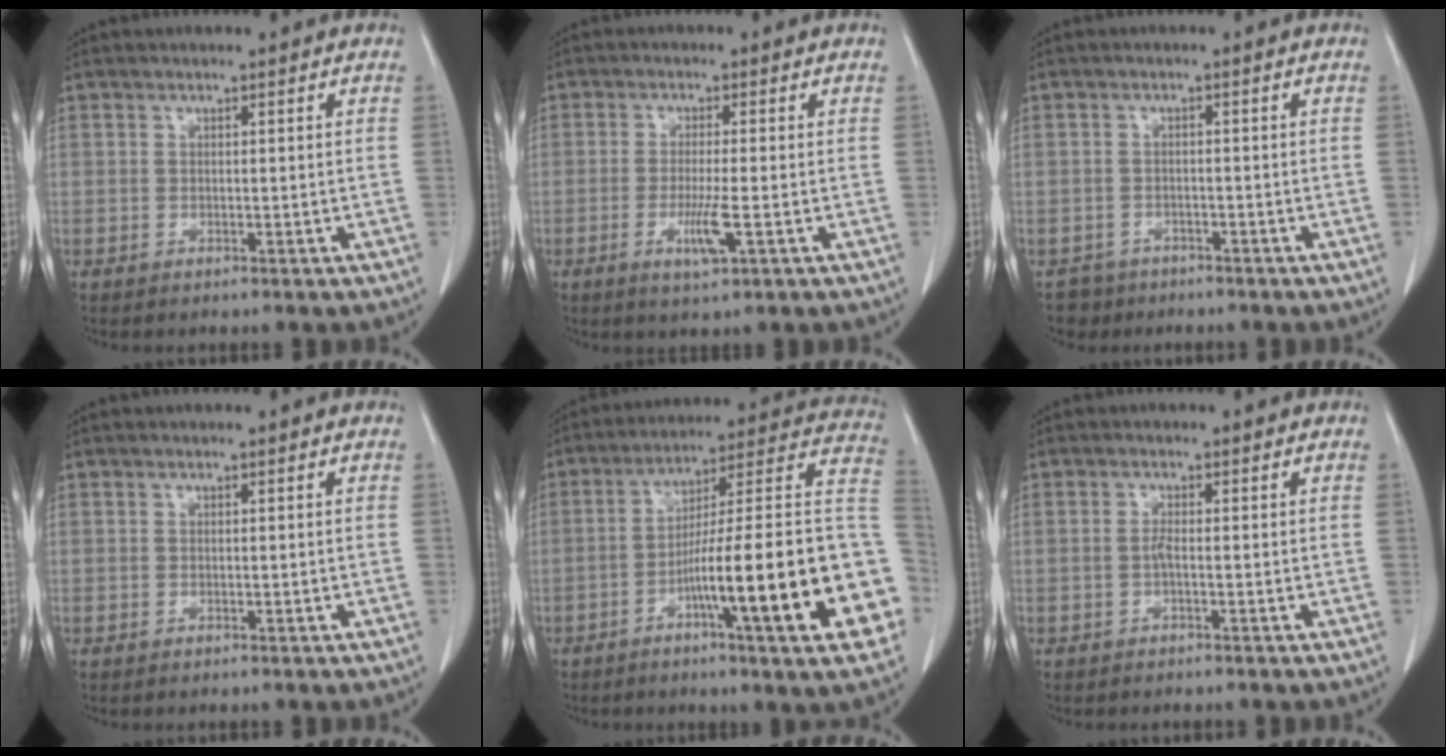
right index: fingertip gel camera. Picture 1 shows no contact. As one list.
[{"total": 4.8, "force": [-1.6, 0.2, 4.5], "torque": [-0.087, -0.011, -0.027]}, {"total": 2.9, "force": [-2.2, 1.8, -0.6], "torque": [0.006, 0.006, -0.036]}, {"total": 0.0}, {"total": 24.6, "force": [-7.0, 1.5, 23.5], "torque": [-0.247, 0.016, -0.105]}, {"total": 1.0, "force": [-0.3, 0.0, 1.0], "torque": [-0.019, 0.001, -0.008]}]